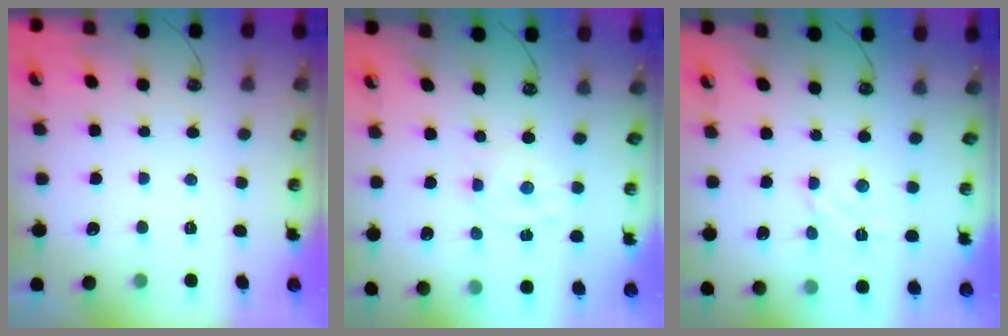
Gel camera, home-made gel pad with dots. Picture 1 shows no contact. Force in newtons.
{"total": 0.9, "press": 0.8, "slide": 0.1}
{"total": 3.2, "press": 3.2, "slide": 0.2}